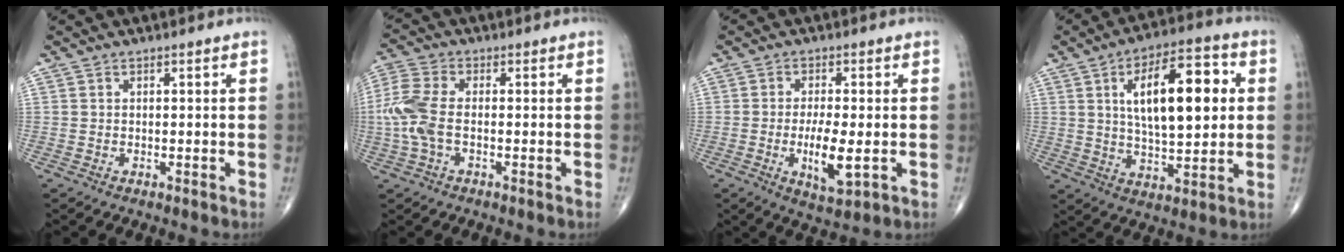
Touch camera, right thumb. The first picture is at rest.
{"total": 8.3, "force": [-1.0, 4.2, 7.0], "torque": [-0.192, 0.018, -0.025]}
{"total": 7.6, "force": [-1.5, 2.4, 7.0], "torque": [-0.127, -0.016, -0.023]}
{"total": 17.6, "force": [3.7, 7.4, 15.5], "torque": [-0.219, 0.004, 0.058]}